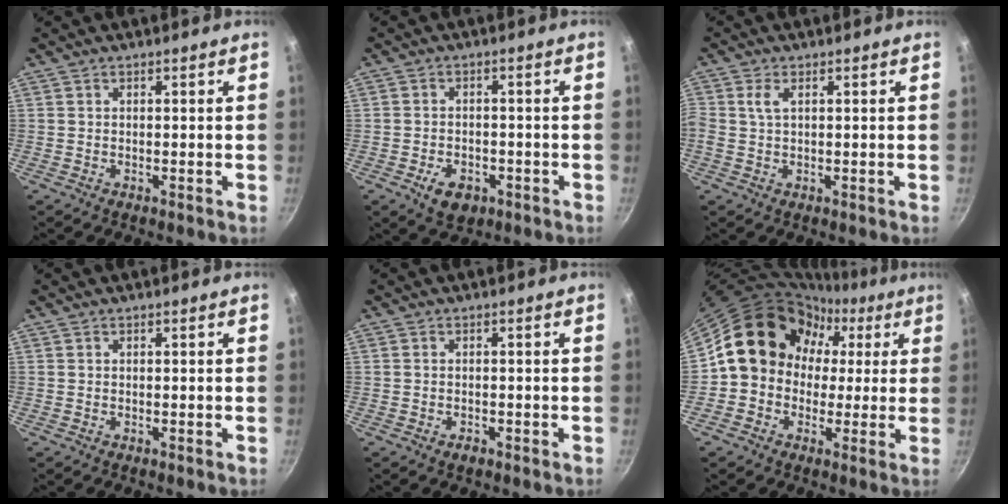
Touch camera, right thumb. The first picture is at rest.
{"total": 6.0, "force": [-2.7, 4.0, 3.6], "torque": [-0.046, 0.013, -0.035]}
{"total": 2.3, "force": [0.7, 1.2, 1.9], "torque": [-0.042, 0.003, 0.013]}
{"total": 0.0}
{"total": 1.4, "force": [-0.8, 0.9, 0.8], "torque": [-0.014, 0.005, -0.012]}
{"total": 15.2, "force": [1.8, 13.5, 6.8], "torque": [-0.063, 0.038, 0.013]}